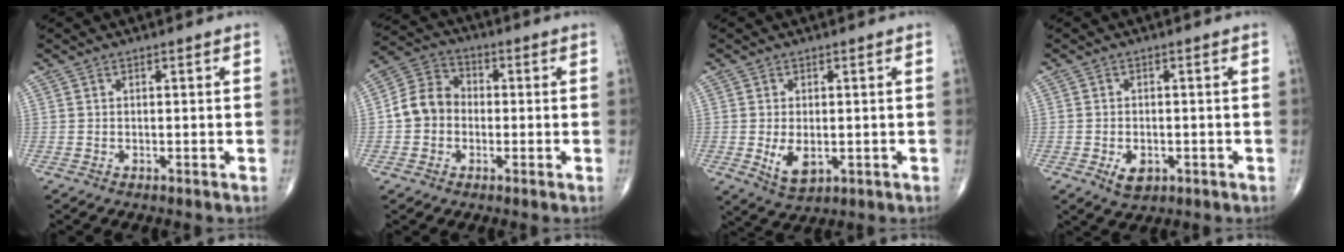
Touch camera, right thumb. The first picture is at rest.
{"total": 8.2, "force": [-0.8, 7.0, 4.3], "torque": [-0.064, 0.031, -0.030]}
{"total": 5.6, "force": [-0.8, 3.3, 4.5], "torque": [-0.073, -0.012, -0.004]}
{"total": 3.9, "force": [-1.4, 2.5, 2.6], "torque": [-0.037, 0.000, -0.016]}